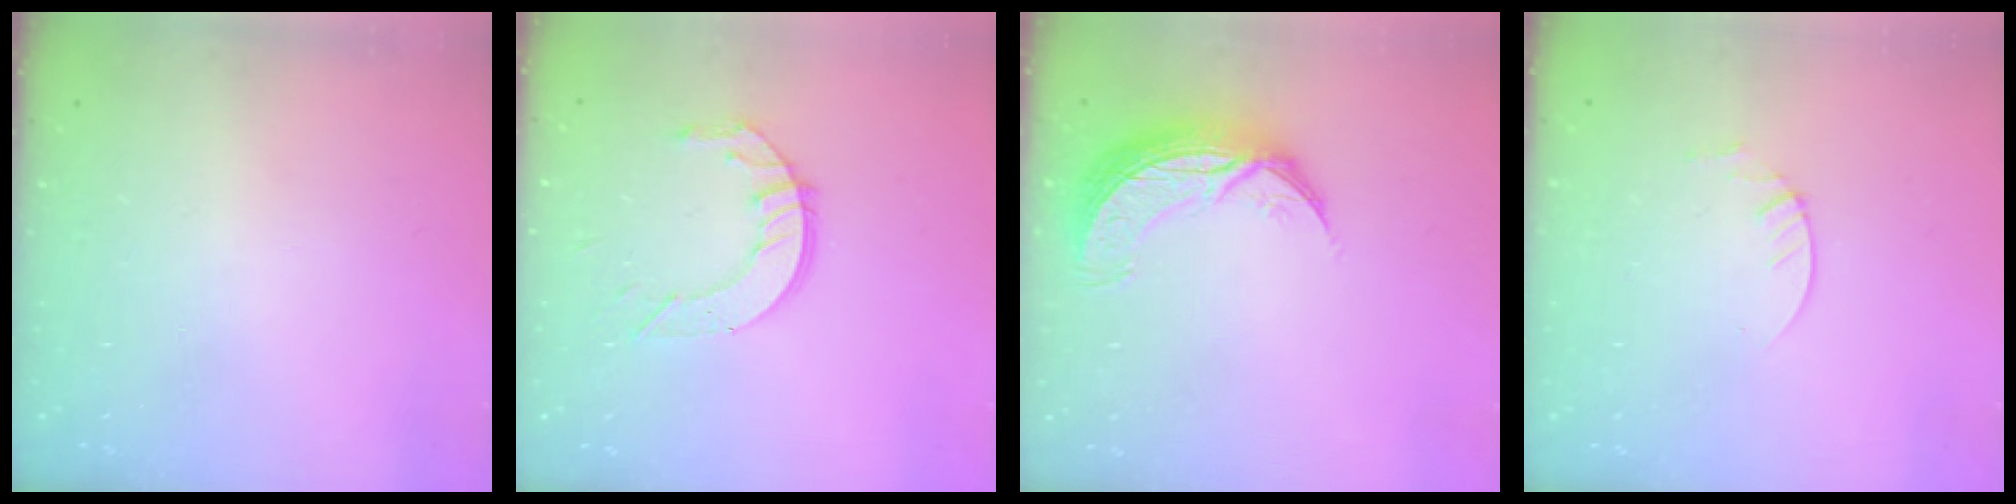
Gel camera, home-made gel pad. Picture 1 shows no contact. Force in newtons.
{"total": 8.9, "press": 8.9, "slide": 0.7}
{"total": 10.3, "press": 10.2, "slide": 0.7}
{"total": 2.1, "press": 2.1, "slide": 0.2}